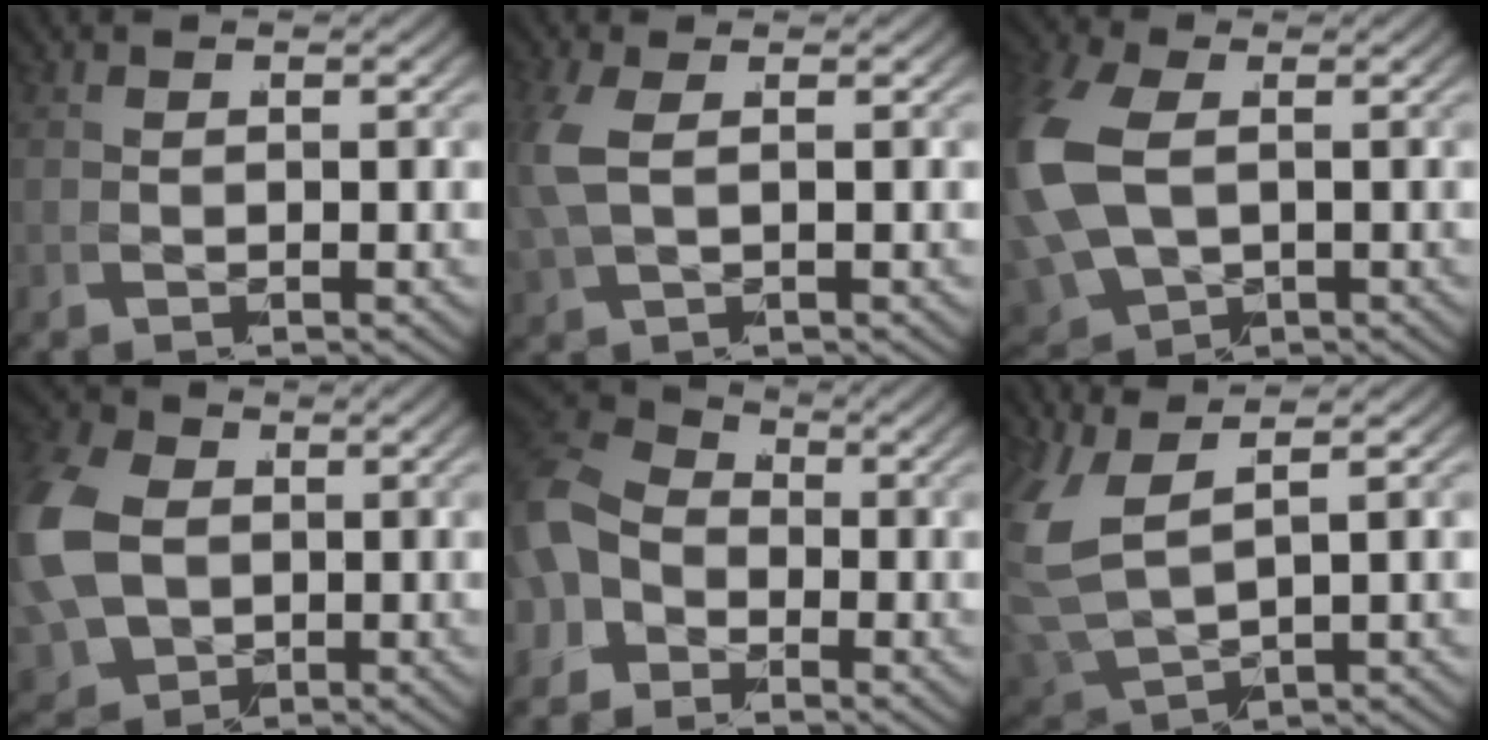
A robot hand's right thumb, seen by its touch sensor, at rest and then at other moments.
{"total": 2.7, "force": [0.8, 1.1, 2.3], "torque": [-0.077, -0.006, 0.030]}
{"total": 9.2, "force": [-0.1, 7.0, 5.9], "torque": [-0.174, -0.052, 0.035]}
{"total": 10.7, "force": [0.0, 8.6, 6.4], "torque": [-0.177, -0.052, 0.033]}
{"total": 7.2, "force": [0.8, 5.8, 4.3], "torque": [-0.102, -0.013, 0.015]}
{"total": 7.8, "force": [2.7, 4.9, 5.5], "torque": [-0.161, -0.020, 0.073]}